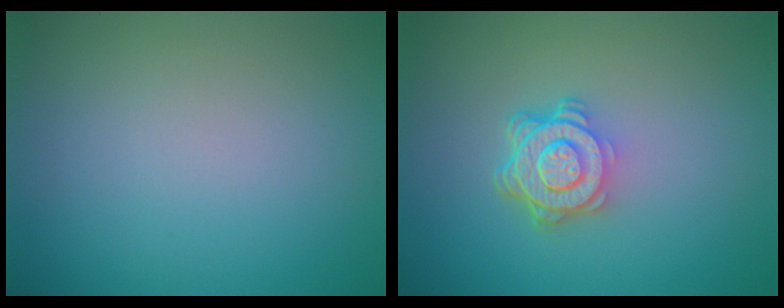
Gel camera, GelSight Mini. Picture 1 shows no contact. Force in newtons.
{"total": 4.9, "press": 3.5, "slide": 3.5}